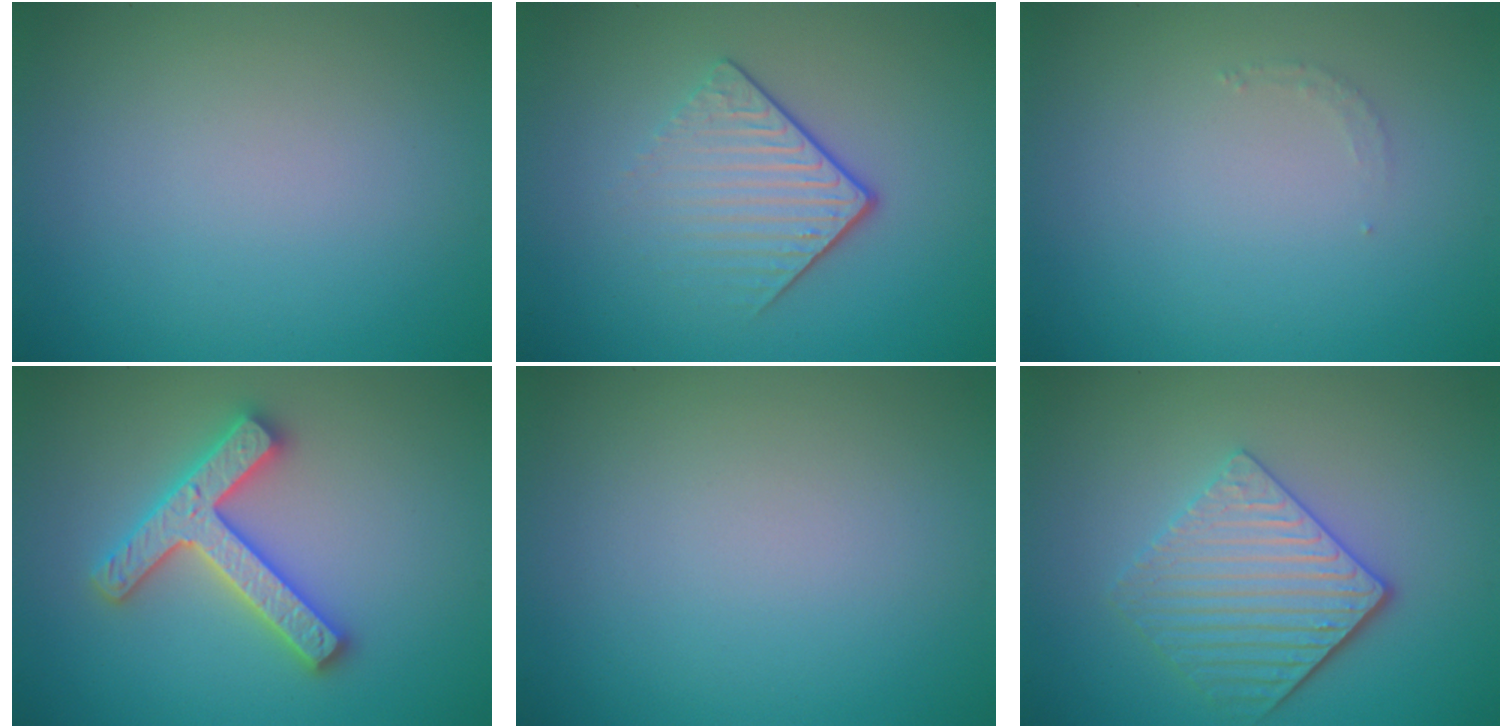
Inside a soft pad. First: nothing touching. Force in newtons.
{"total": 4.2, "press": 2.6, "slide": 3.3}
{"total": 0.8, "press": 0.8, "slide": 0.1}
{"total": 4.7, "press": 4.7, "slide": 0.8}
{"total": 0.0}
{"total": 4.5, "press": 3.7, "slide": 2.5}